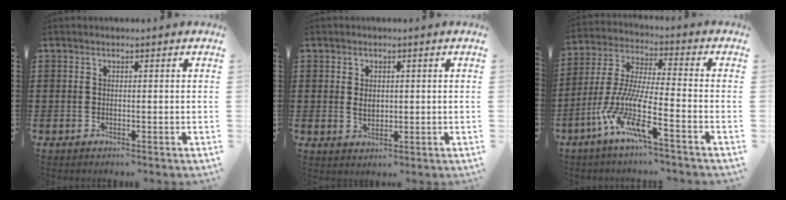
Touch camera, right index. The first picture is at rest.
{"total": 2.3, "force": [0.3, 1.7, 1.6], "torque": [-0.027, 0.005, 0.004]}
{"total": 10.6, "force": [-6.7, 1.1, 8.1], "torque": [-0.208, -0.028, -0.146]}